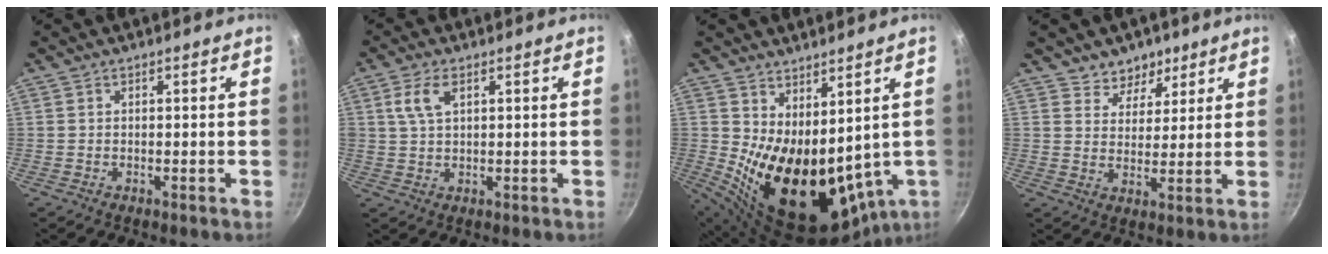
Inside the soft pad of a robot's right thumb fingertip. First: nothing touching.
{"total": 5.0, "force": [2.0, 2.6, 3.8], "torque": [-0.071, 0.001, 0.040]}
{"total": 18.6, "force": [2.8, 10.2, 15.3], "torque": [-0.221, -0.039, 0.082]}
{"total": 6.3, "force": [4.4, 4.4, 1.1], "torque": [0.014, -0.033, 0.065]}